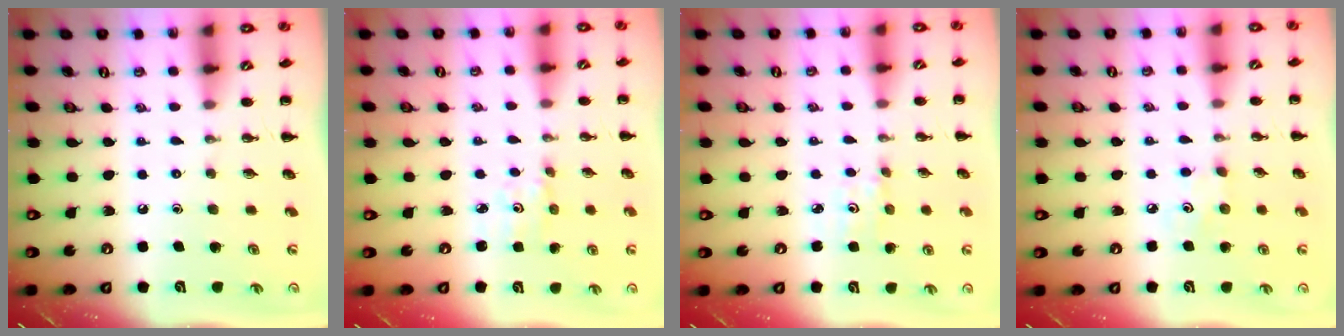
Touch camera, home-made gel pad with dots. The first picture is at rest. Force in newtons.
{"total": 1.5, "press": 1.5, "slide": 0.3}
{"total": 2.9, "press": 2.8, "slide": 0.8}
{"total": 2.9, "press": 2.8, "slide": 0.8}